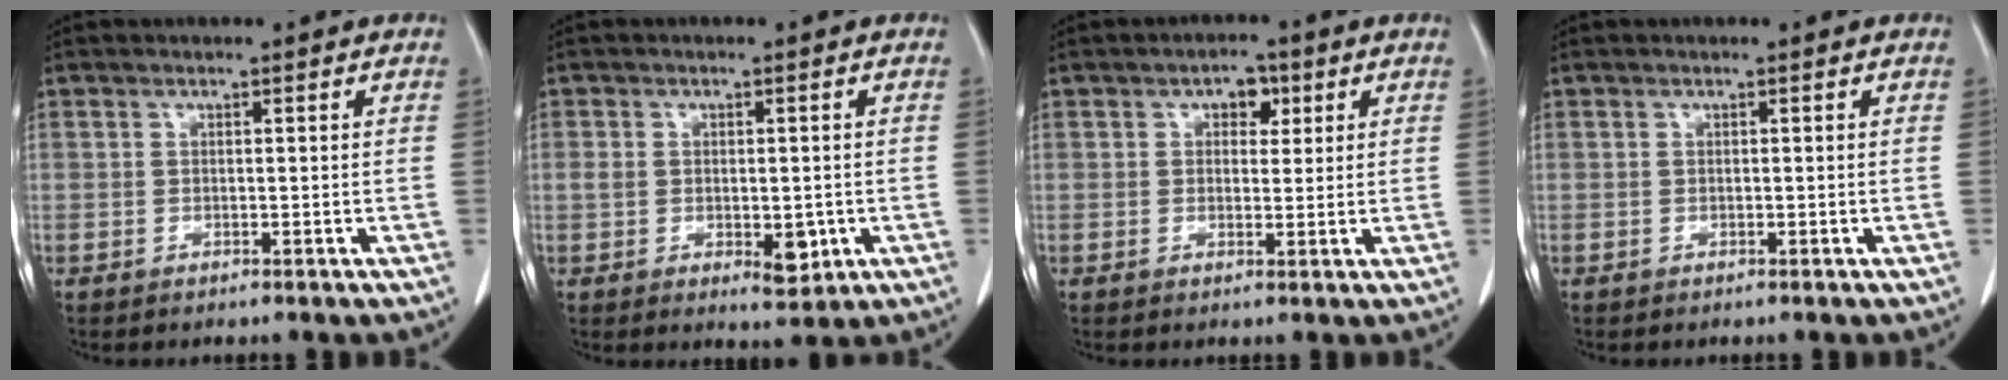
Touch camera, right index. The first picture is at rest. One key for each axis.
{"total": 5.3, "fx": -0.9, "fy": 2.9, "fz": 4.3, "tx": -0.059, "ty": -0.002, "tz": -0.002}
{"total": 3.3, "fx": 1.4, "fy": 2.0, "fz": 2.1, "tx": -0.027, "ty": 0.009, "tz": 0.020}
{"total": 0.0}